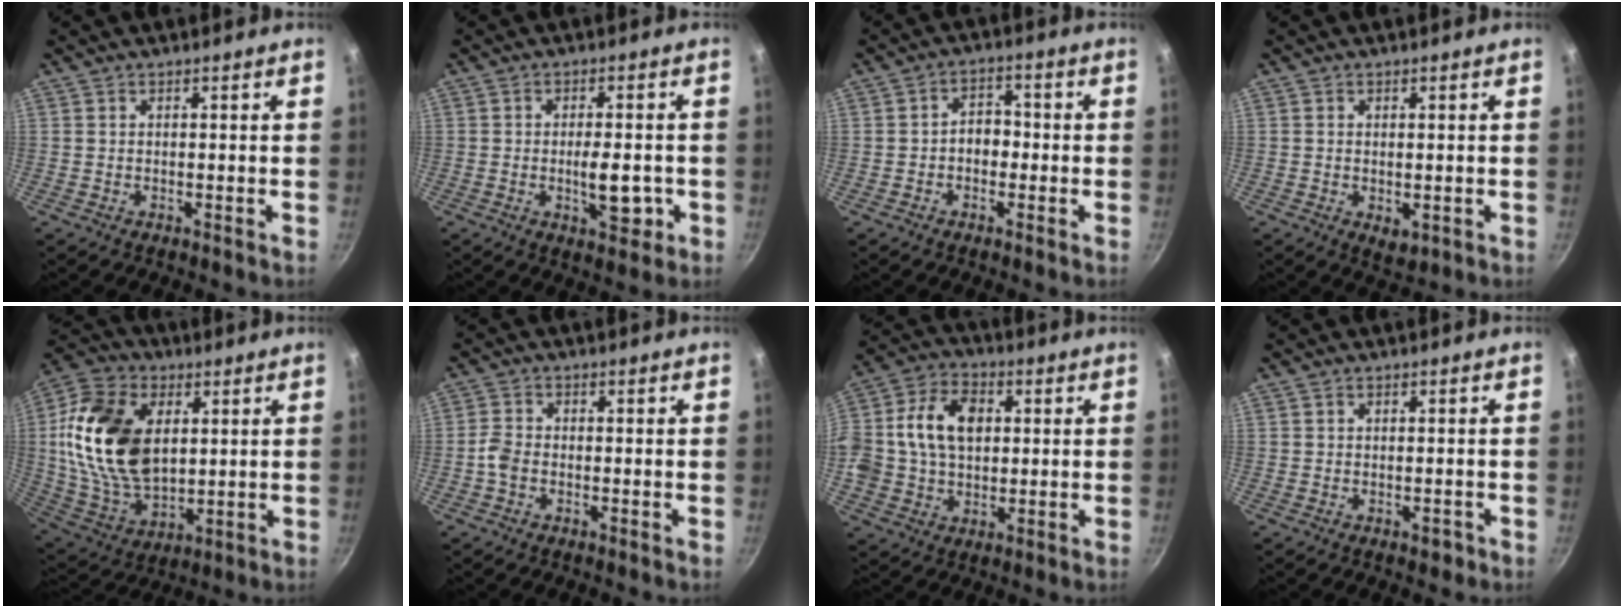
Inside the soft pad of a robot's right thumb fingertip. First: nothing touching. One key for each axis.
{"total": 7.2, "fx": -1.6, "fy": 3.1, "fz": 6.3, "tx": -0.071, "ty": 0.002, "tz": -0.020}
{"total": 4.3, "fx": -0.9, "fy": 3.2, "fz": 2.7, "tx": -0.012, "ty": 0.019, "tz": -0.020}
{"total": 2.9, "fx": -0.4, "fy": 1.9, "fz": 2.2, "tx": -0.033, "ty": -0.010, "tz": -0.003}
{"total": 21.7, "fx": 3.8, "fy": 14.0, "fz": 16.2, "tx": -0.289, "ty": -0.007, "tz": 0.074}
{"total": 3.6, "fx": -1.2, "fy": 2.4, "fz": 2.3, "tx": -0.053, "ty": 0.014, "tz": -0.032}
{"total": 14.8, "fx": 2.1, "fy": 10.7, "fz": 9.9, "tx": -0.164, "ty": 0.018, "tz": 0.022}
{"total": 1.9, "fx": -0.9, "fy": 1.2, "fz": 1.1, "tx": -0.007, "ty": 0.012, "tz": -0.007}